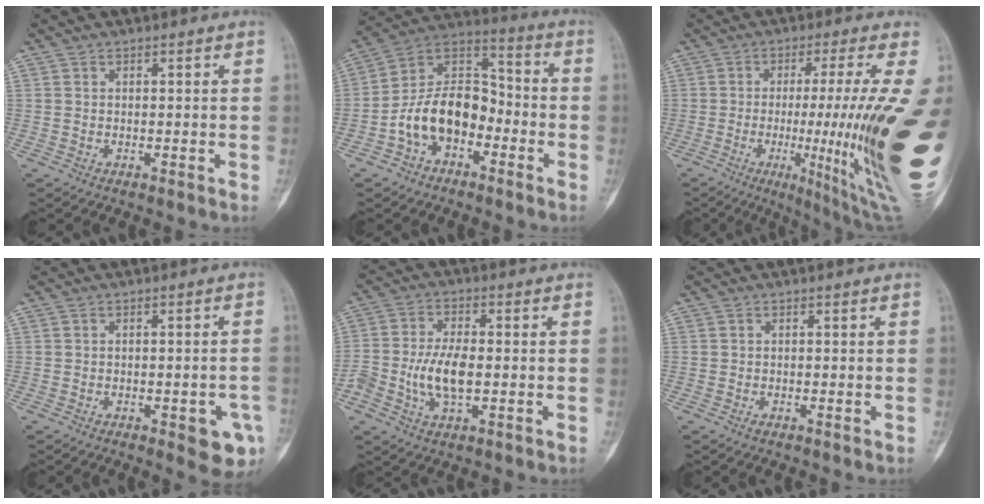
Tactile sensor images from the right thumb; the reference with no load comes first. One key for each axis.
{"total": 14.1, "fx": -4.9, "fy": 9.4, "fz": 9.4, "tx": -0.143, "ty": 0.069, "tz": -0.099}
{"total": 23.3, "fx": -1.4, "fy": 1.8, "fz": 23.2, "tx": -0.268, "ty": -0.016, "tz": -0.008}
{"total": 6.9, "fx": -2.8, "fy": 2.6, "fz": 5.8, "tx": -0.056, "ty": 0.010, "tz": -0.026}
{"total": 8.8, "fx": -1.5, "fy": 4.3, "fz": 7.6, "tx": -0.156, "ty": 0.011, "tz": -0.028}
{"total": 0.6, "fx": -0.4, "fy": 0.4, "fz": 0.3, "tx": -0.007, "ty": 0.000, "tz": -0.009}